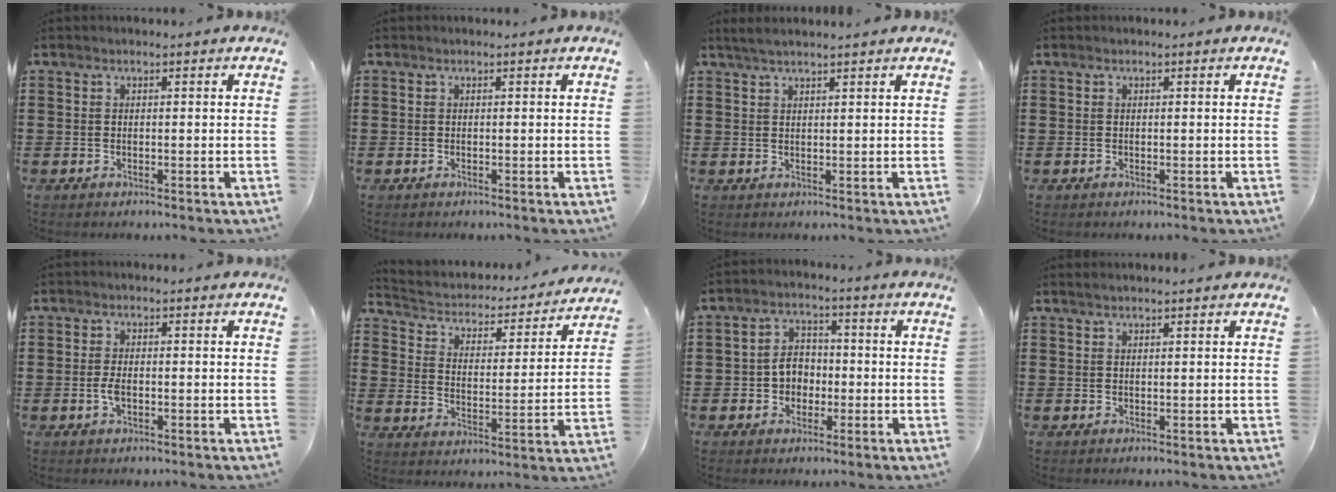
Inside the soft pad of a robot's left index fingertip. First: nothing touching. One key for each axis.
{"total": 0.0}
{"total": 2.0, "fx": 1.7, "fy": 0.1, "fz": 1.1, "tx": -0.024, "ty": 0.001, "tz": 0.032}
{"total": 0.0}
{"total": 2.5, "fx": -0.5, "fy": 1.1, "fz": 2.2, "tx": -0.057, "ty": -0.004, "tz": -0.013}
{"total": 2.5, "fx": 2.2, "fy": 1.1, "fz": 0.7, "tx": -0.030, "ty": -0.021, "tz": 0.026}
{"total": 4.4, "fx": -0.9, "fy": 3.6, "fz": 2.4, "tx": -0.053, "ty": 0.010, "tz": -0.021}
{"total": 0.8, "fx": 0.8, "fy": 0.1, "fz": 0.3, "tx": -0.005, "ty": 0.001, "tz": 0.015}